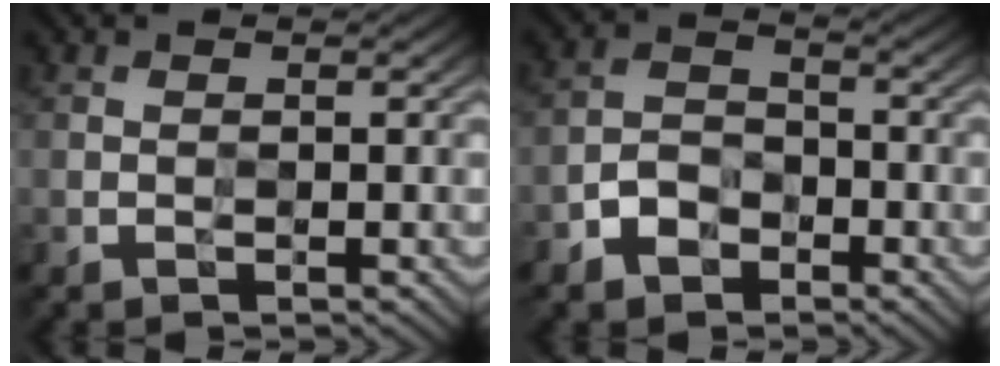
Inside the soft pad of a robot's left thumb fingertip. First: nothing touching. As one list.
[{"total": 4.2, "force": [-2.6, 2.6, 2.0], "torque": [-0.040, 0.002, -0.063]}]